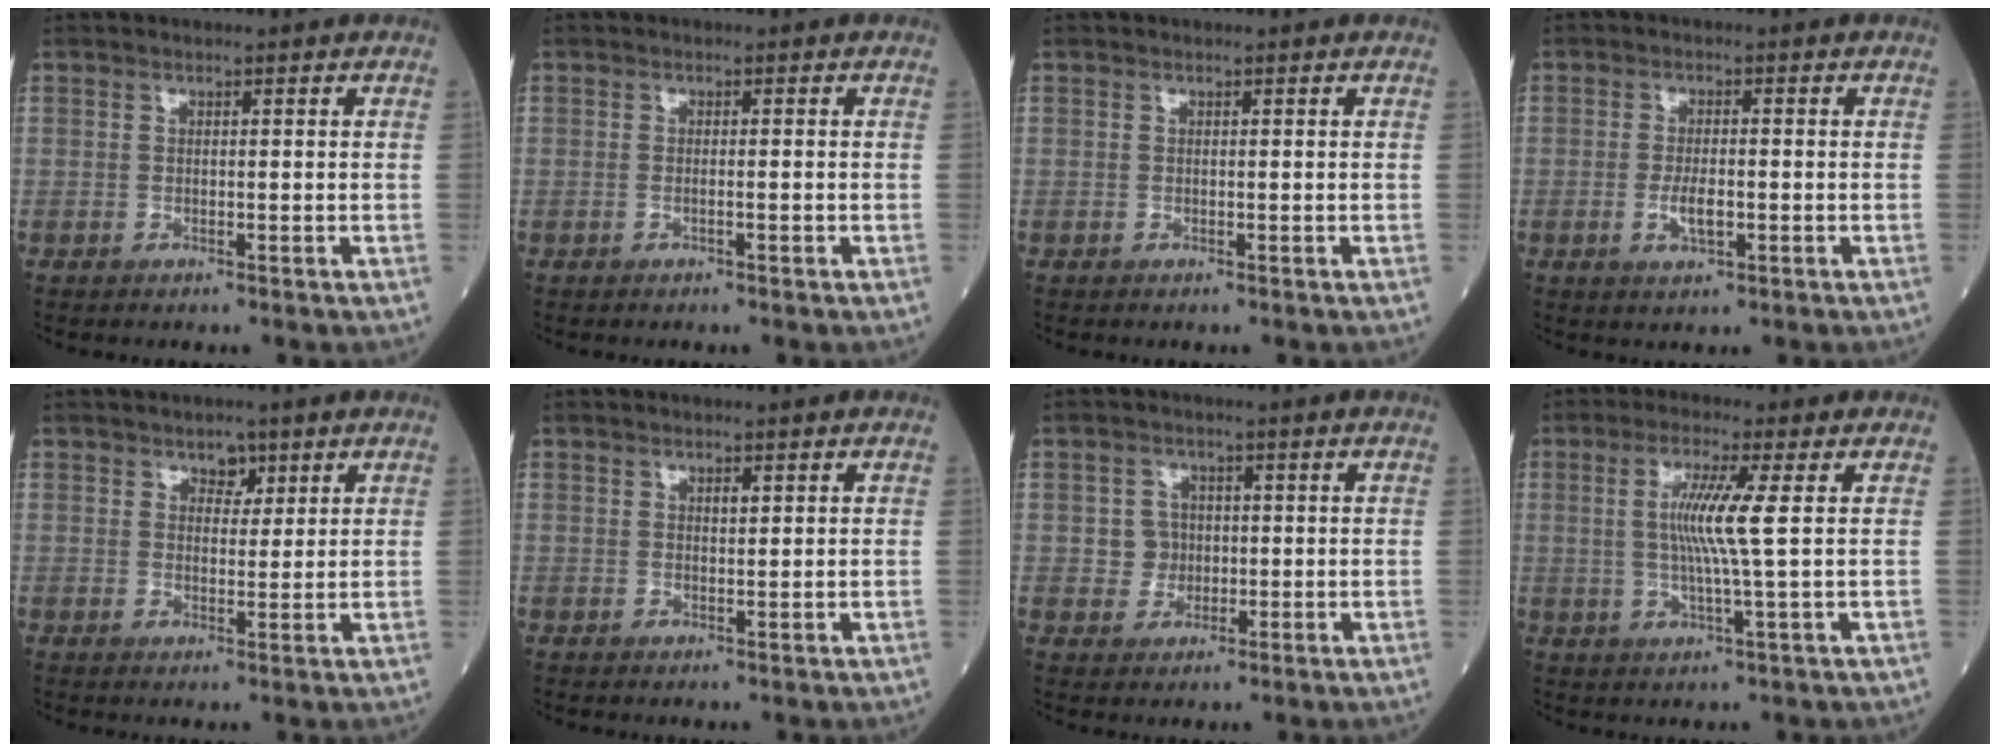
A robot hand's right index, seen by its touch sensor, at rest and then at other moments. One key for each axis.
{"total": 0.7, "fx": -0.4, "fy": 0.0, "fz": 0.6, "tx": -0.013, "ty": 0.000, "tz": -0.005}
{"total": 0.0}
{"total": 3.4, "fx": -0.9, "fy": 1.1, "fz": 3.1, "tx": -0.058, "ty": 0.001, "tz": -0.014}
{"total": 2.8, "fx": 1.6, "fy": 1.9, "fz": 1.3, "tx": -0.010, "ty": 0.002, "tz": 0.023}
{"total": 1.1, "fx": 0.5, "fy": 0.4, "fz": 0.8, "tx": -0.013, "ty": -0.002, "tz": 0.008}
{"total": 3.3, "fx": 0.0, "fy": 3.2, "fz": 0.6, "tx": -0.002, "ty": 0.008, "tz": 0.003}
{"total": 6.6, "fx": 0.9, "fy": -0.9, "fz": 6.5, "tx": -0.133, "ty": -0.001, "tz": 0.018}